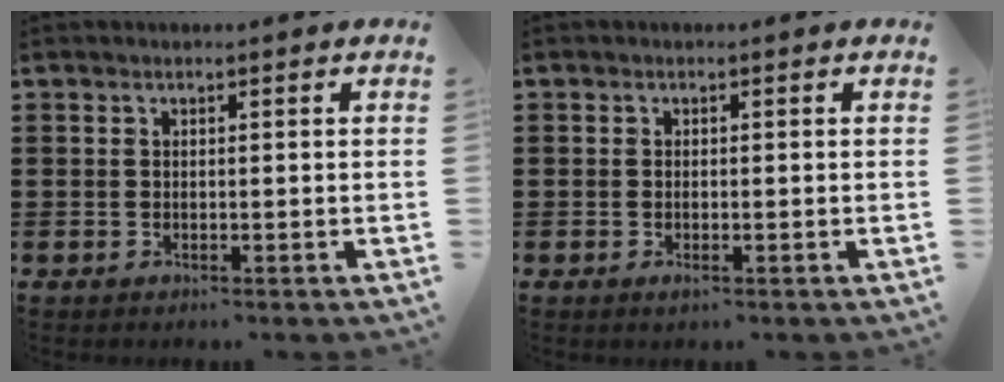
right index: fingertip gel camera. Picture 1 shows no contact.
{"total": 0.7, "force": [-0.3, 0.1, 0.7], "torque": [-0.013, -0.007, -0.003]}